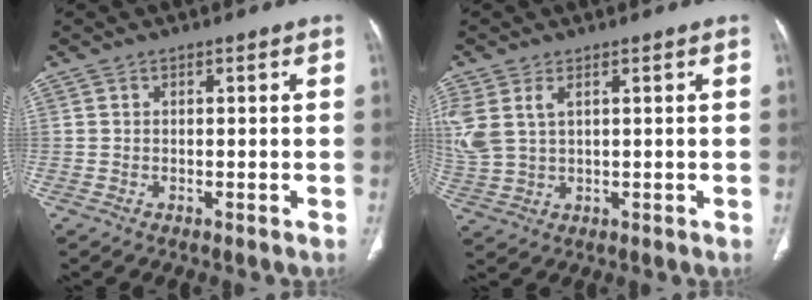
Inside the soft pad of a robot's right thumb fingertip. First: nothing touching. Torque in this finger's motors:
{"motor_torque": [0.06, 0.28, 0.40, 0.72, 0.09]}